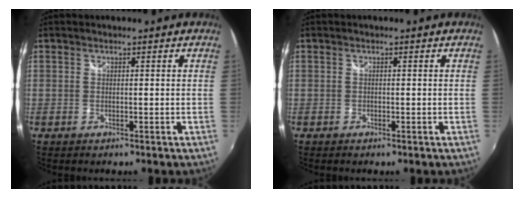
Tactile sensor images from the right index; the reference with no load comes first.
{"total": 0.0}